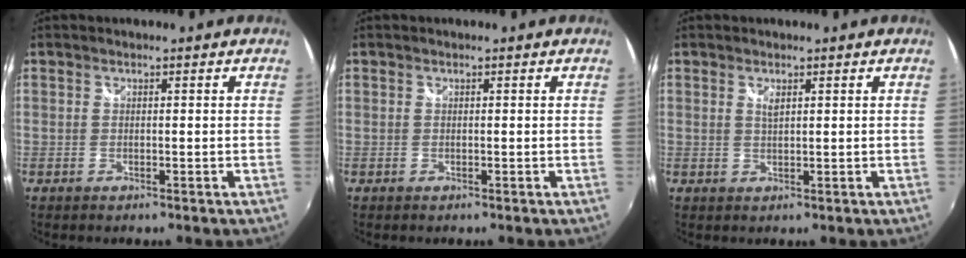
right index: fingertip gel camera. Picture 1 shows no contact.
{"total": 0.0}
{"total": 1.2, "force": [0.7, 0.4, 1.0], "torque": [-0.016, 0.000, 0.011]}